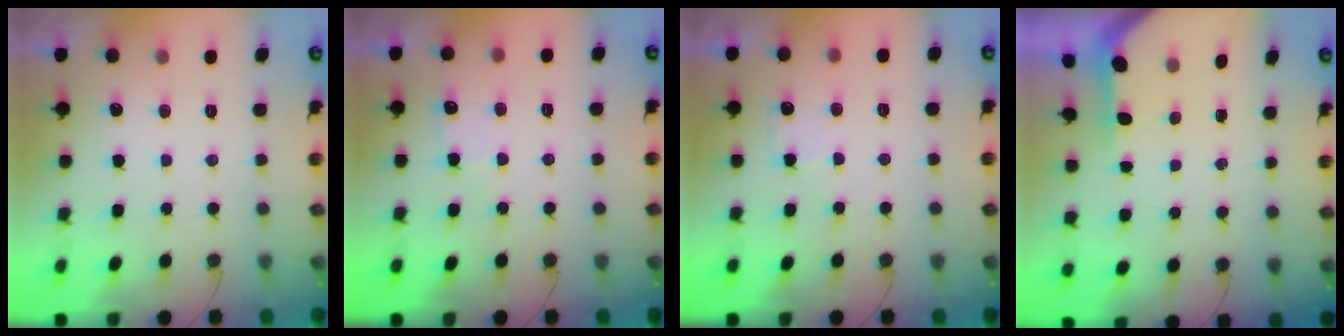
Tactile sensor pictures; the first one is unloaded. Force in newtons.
{"total": 6.0, "press": 5.9, "slide": 0.8}
{"total": 4.6, "press": 4.5, "slide": 0.8}
{"total": 2.8, "press": 2.8, "slide": 0.2}